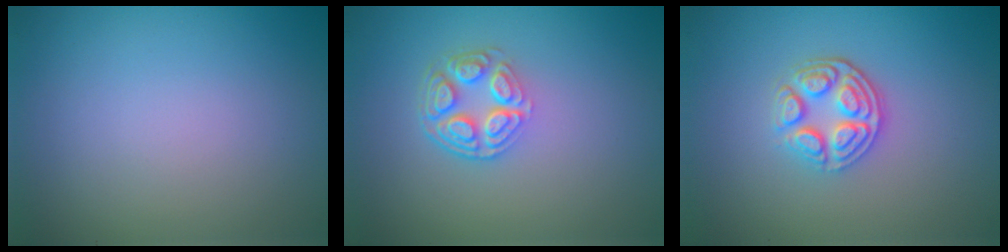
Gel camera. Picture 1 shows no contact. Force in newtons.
{"total": 4.2, "press": 3.1, "slide": 2.8}
{"total": 3.6, "press": 3.1, "slide": 1.9}